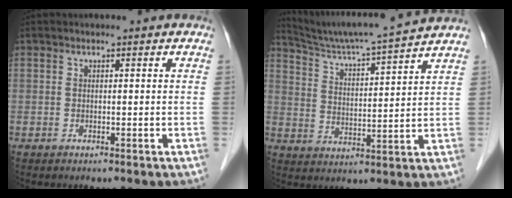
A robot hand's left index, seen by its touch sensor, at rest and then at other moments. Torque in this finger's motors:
{"motor_torque": [0.57, -0.71, 0.00, 0.01]}